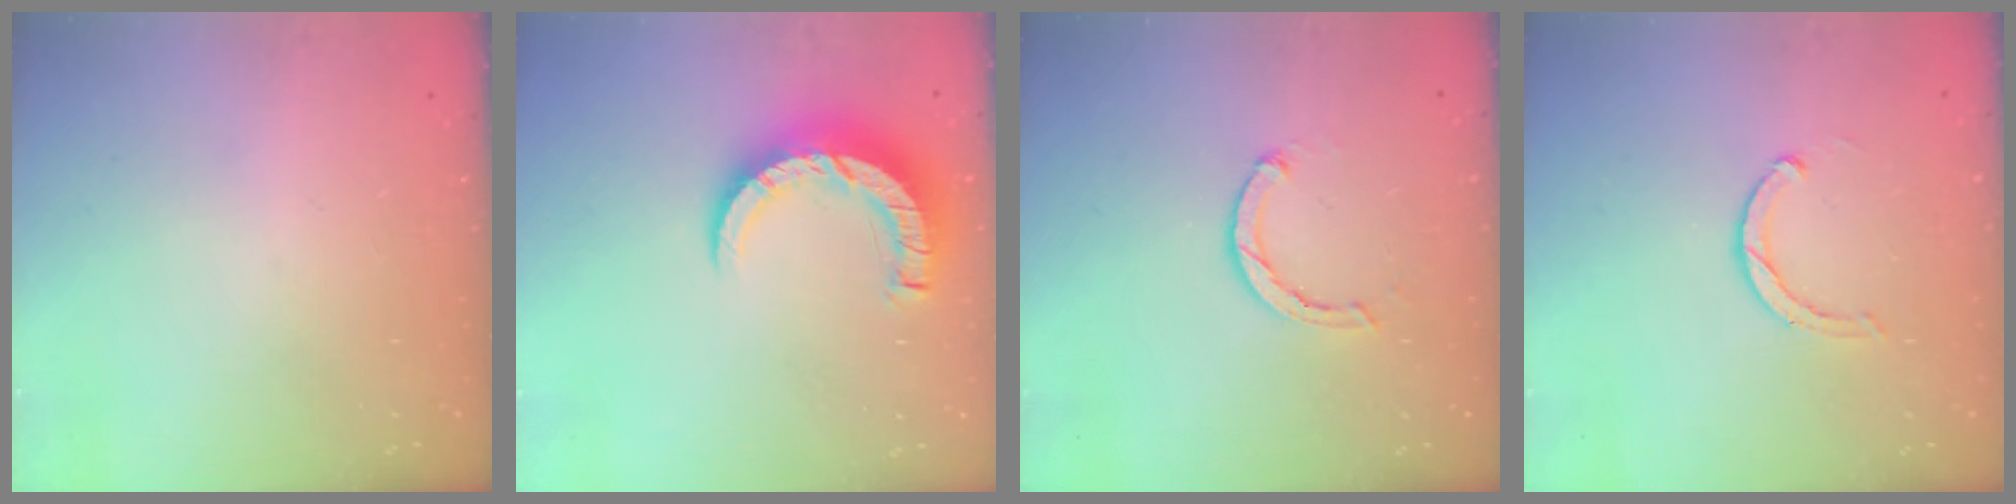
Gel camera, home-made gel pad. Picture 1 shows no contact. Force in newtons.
{"total": 8.9, "press": 8.9, "slide": 0.9}
{"total": 2.4, "press": 2.3, "slide": 0.4}
{"total": 3.6, "press": 3.6, "slide": 0.6}